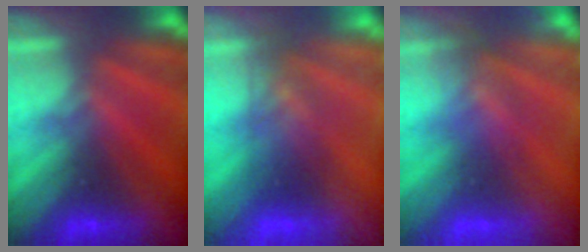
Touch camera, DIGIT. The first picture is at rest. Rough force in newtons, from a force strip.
{"total": 2.6}
{"total": 3.3}